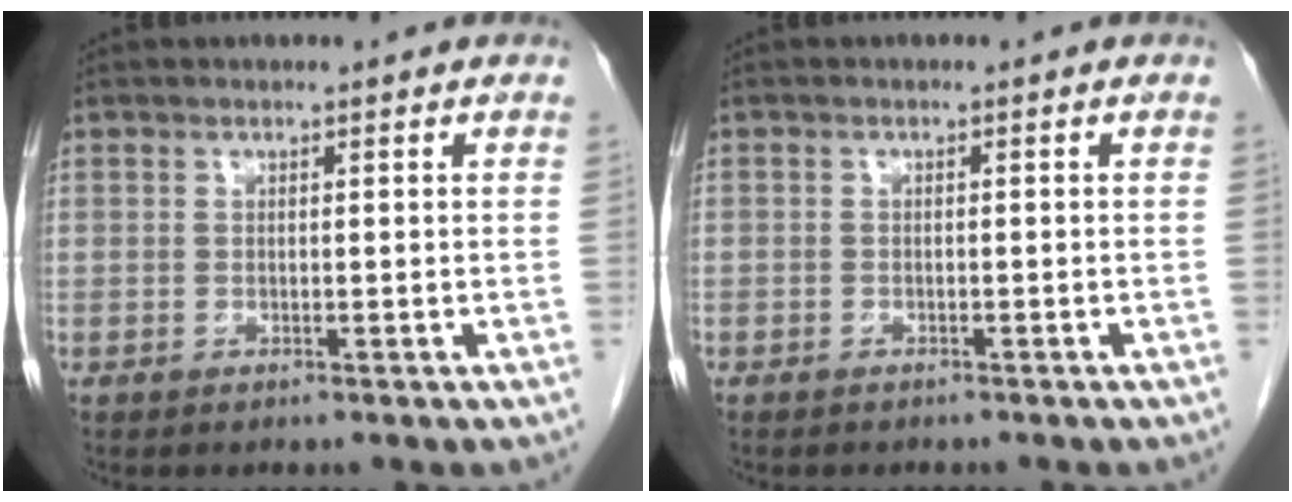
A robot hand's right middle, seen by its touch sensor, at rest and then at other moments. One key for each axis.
{"total": 1.6, "fx": -1.3, "fy": 0.8, "fz": 0.1, "tx": -0.003, "ty": 0.003, "tz": -0.016}